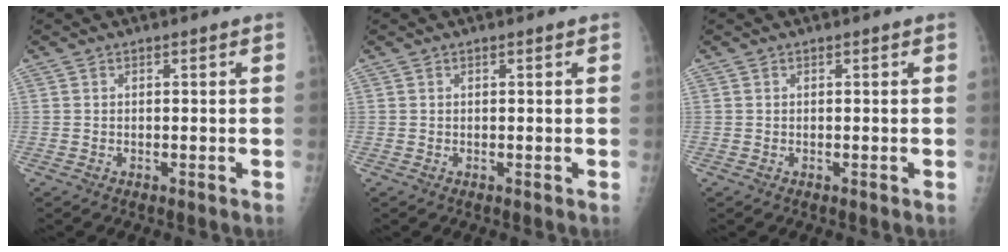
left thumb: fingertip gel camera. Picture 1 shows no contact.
{"total": 0.0}
{"total": 0.0}